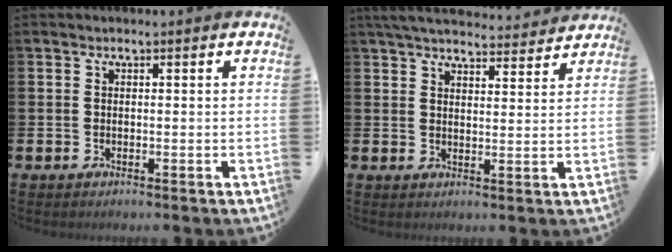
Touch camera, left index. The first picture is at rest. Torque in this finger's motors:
{"motor_torque": [1.00, -1.14, 0.20, 0.09]}